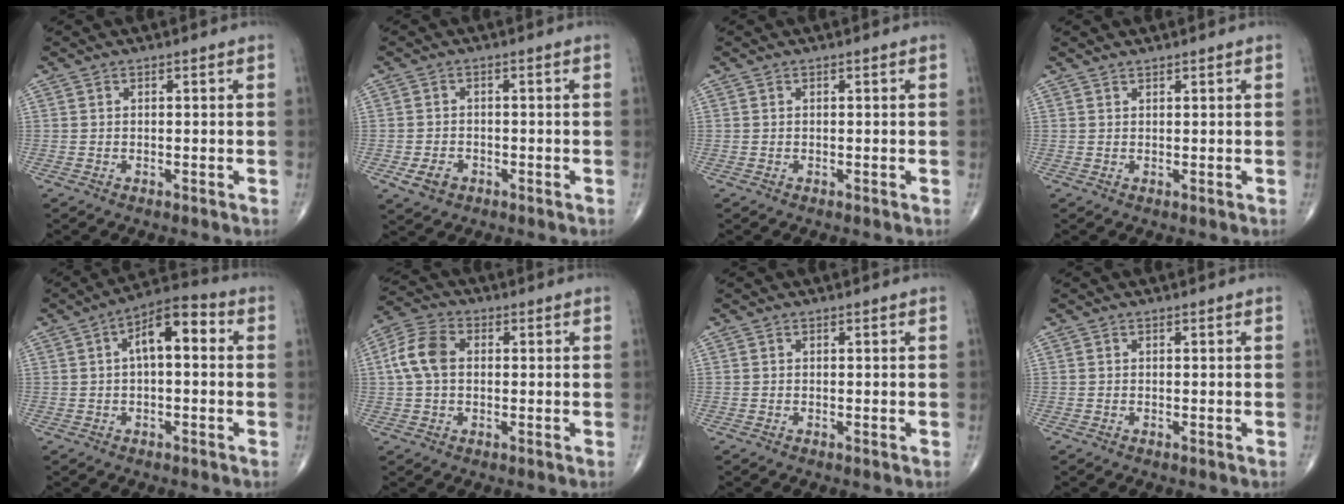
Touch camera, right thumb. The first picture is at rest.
{"total": 3.6, "force": [-1.5, 2.7, 1.8], "torque": [-0.030, 0.005, -0.020]}
{"total": 0.0}
{"total": 0.6, "force": [0.6, 0.1, 0.0], "torque": [-0.002, -0.006, 0.012]}
{"total": 9.1, "force": [1.5, 4.1, 8.0], "torque": [-0.117, 0.033, 0.011]}
{"total": 7.8, "force": [0.8, 5.3, 5.7], "torque": [-0.120, 0.021, 0.010]}
{"total": 0.0}
{"total": 0.0}